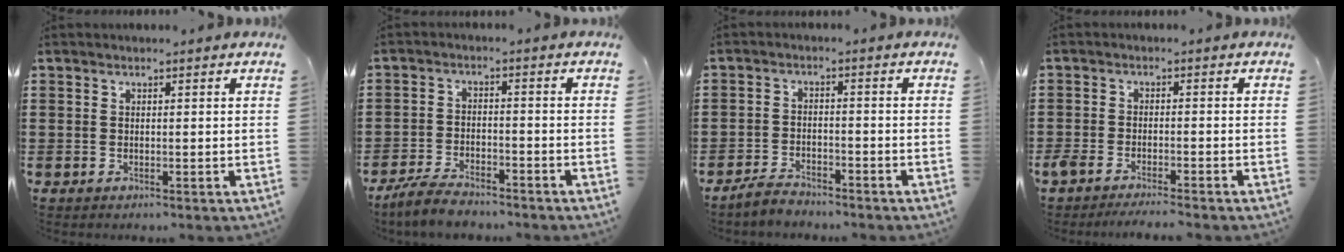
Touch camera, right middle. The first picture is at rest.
{"total": 4.8, "force": [-4.3, 1.0, 1.7], "torque": [-0.043, 0.001, -0.089]}
{"total": 3.0, "force": [-2.9, 0.6, 0.6], "torque": [-0.023, 0.003, -0.063]}
{"total": 2.6, "force": [-2.5, 0.2, 0.8], "torque": [-0.029, -0.006, -0.057]}